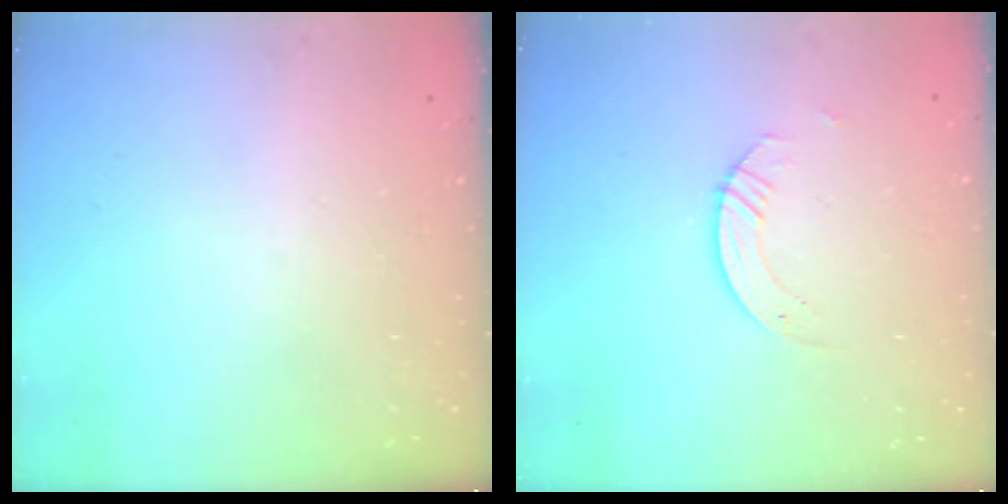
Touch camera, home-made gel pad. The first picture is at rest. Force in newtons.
{"total": 2.6, "press": 2.6, "slide": 0.2}